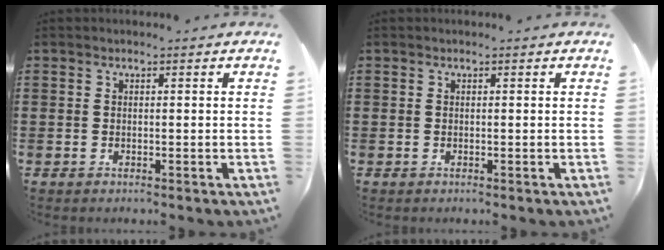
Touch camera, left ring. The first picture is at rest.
{"total": 0.0}